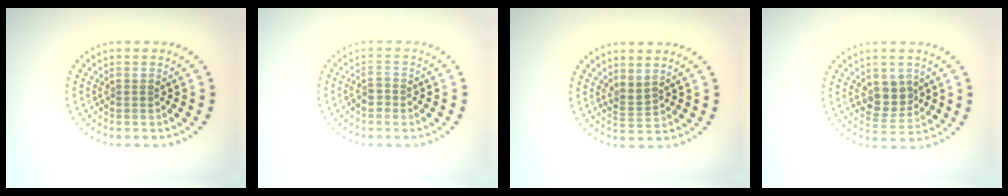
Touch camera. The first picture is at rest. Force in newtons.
{"total": 1.5, "press": 1.3, "slide": 0.9}
{"total": 1.7, "press": 1.2, "slide": 1.1}
{"total": 3.4, "press": 3.2, "slide": 1.0}